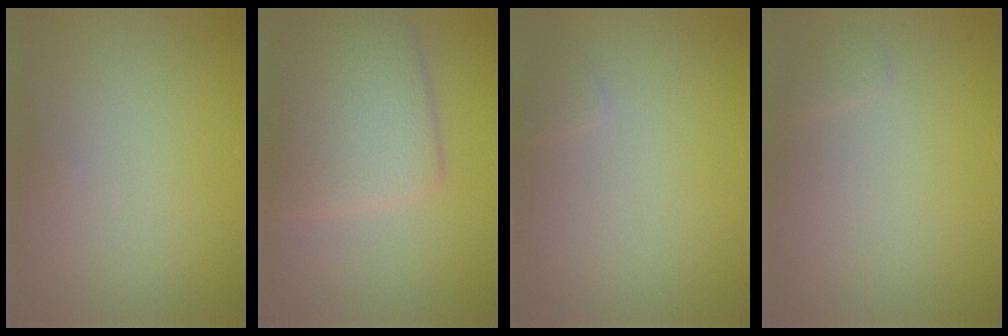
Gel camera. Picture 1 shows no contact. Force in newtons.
{"total": 6.3, "press": 6.3, "slide": 0.2}
{"total": 0.7, "press": 0.7, "slide": 0.0}
{"total": 0.6, "press": 0.6, "slide": 0.0}